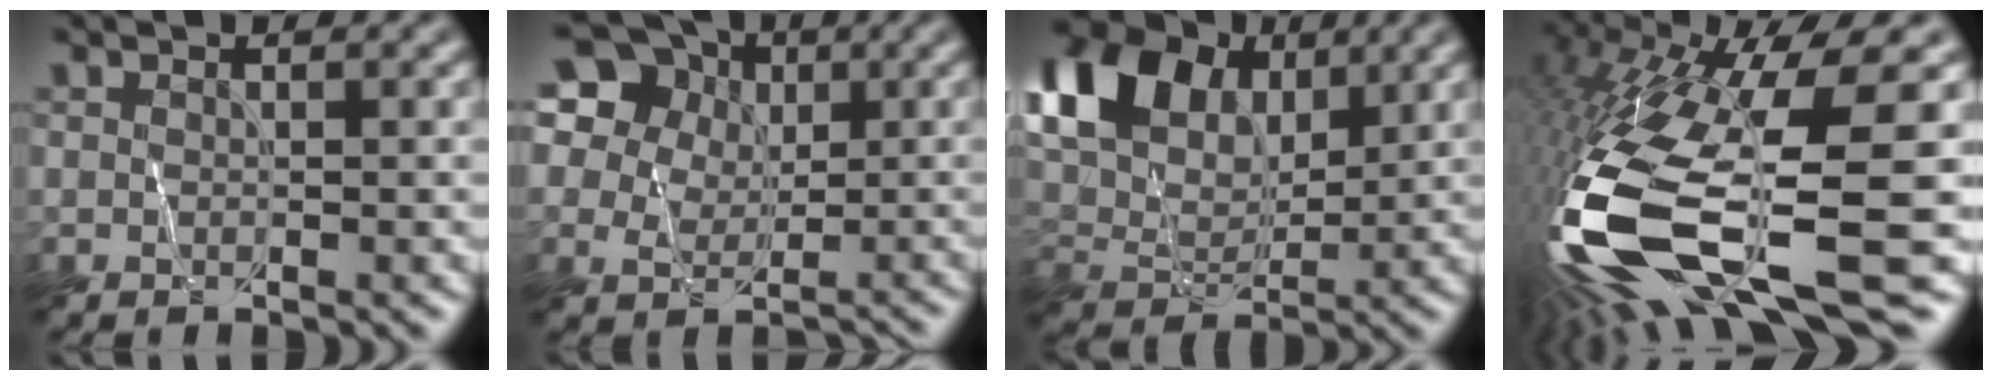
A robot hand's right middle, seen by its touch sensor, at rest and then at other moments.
{"total": 13.7, "force": [6.3, 11.0, 5.3], "torque": [-0.147, 0.059, 0.115]}
{"total": 14.4, "force": [6.6, 9.2, 9.0], "torque": [-0.215, 0.042, 0.106]}
{"total": 17.1, "force": [-4.6, 5.0, 15.7], "torque": [-0.336, -0.038, -0.069]}